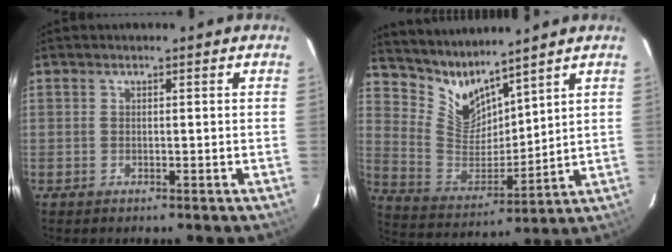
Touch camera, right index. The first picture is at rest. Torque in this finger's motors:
{"motor_torque": [-0.10, 0.12, 0.00, 0.00]}